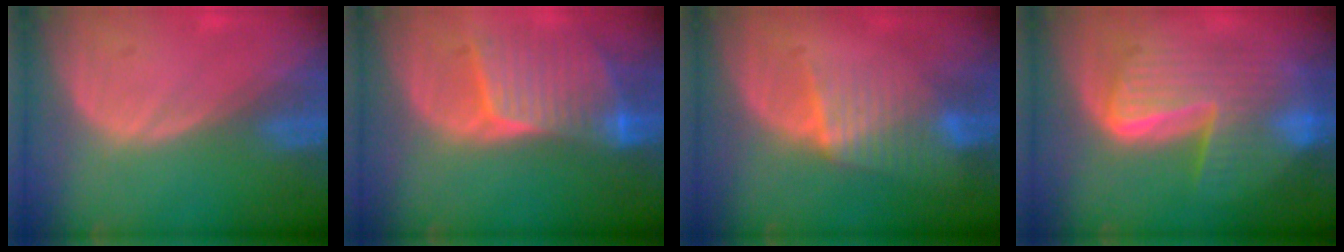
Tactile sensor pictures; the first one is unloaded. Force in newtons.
{"total": 8.4, "press": 7.7, "slide": 3.3}
{"total": 6.4, "press": 5.9, "slide": 2.5}
{"total": 9.9, "press": 9.9, "slide": 0.9}